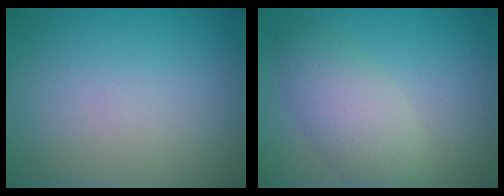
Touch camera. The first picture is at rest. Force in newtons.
{"total": 4.6, "press": 4.6, "slide": 0.2}